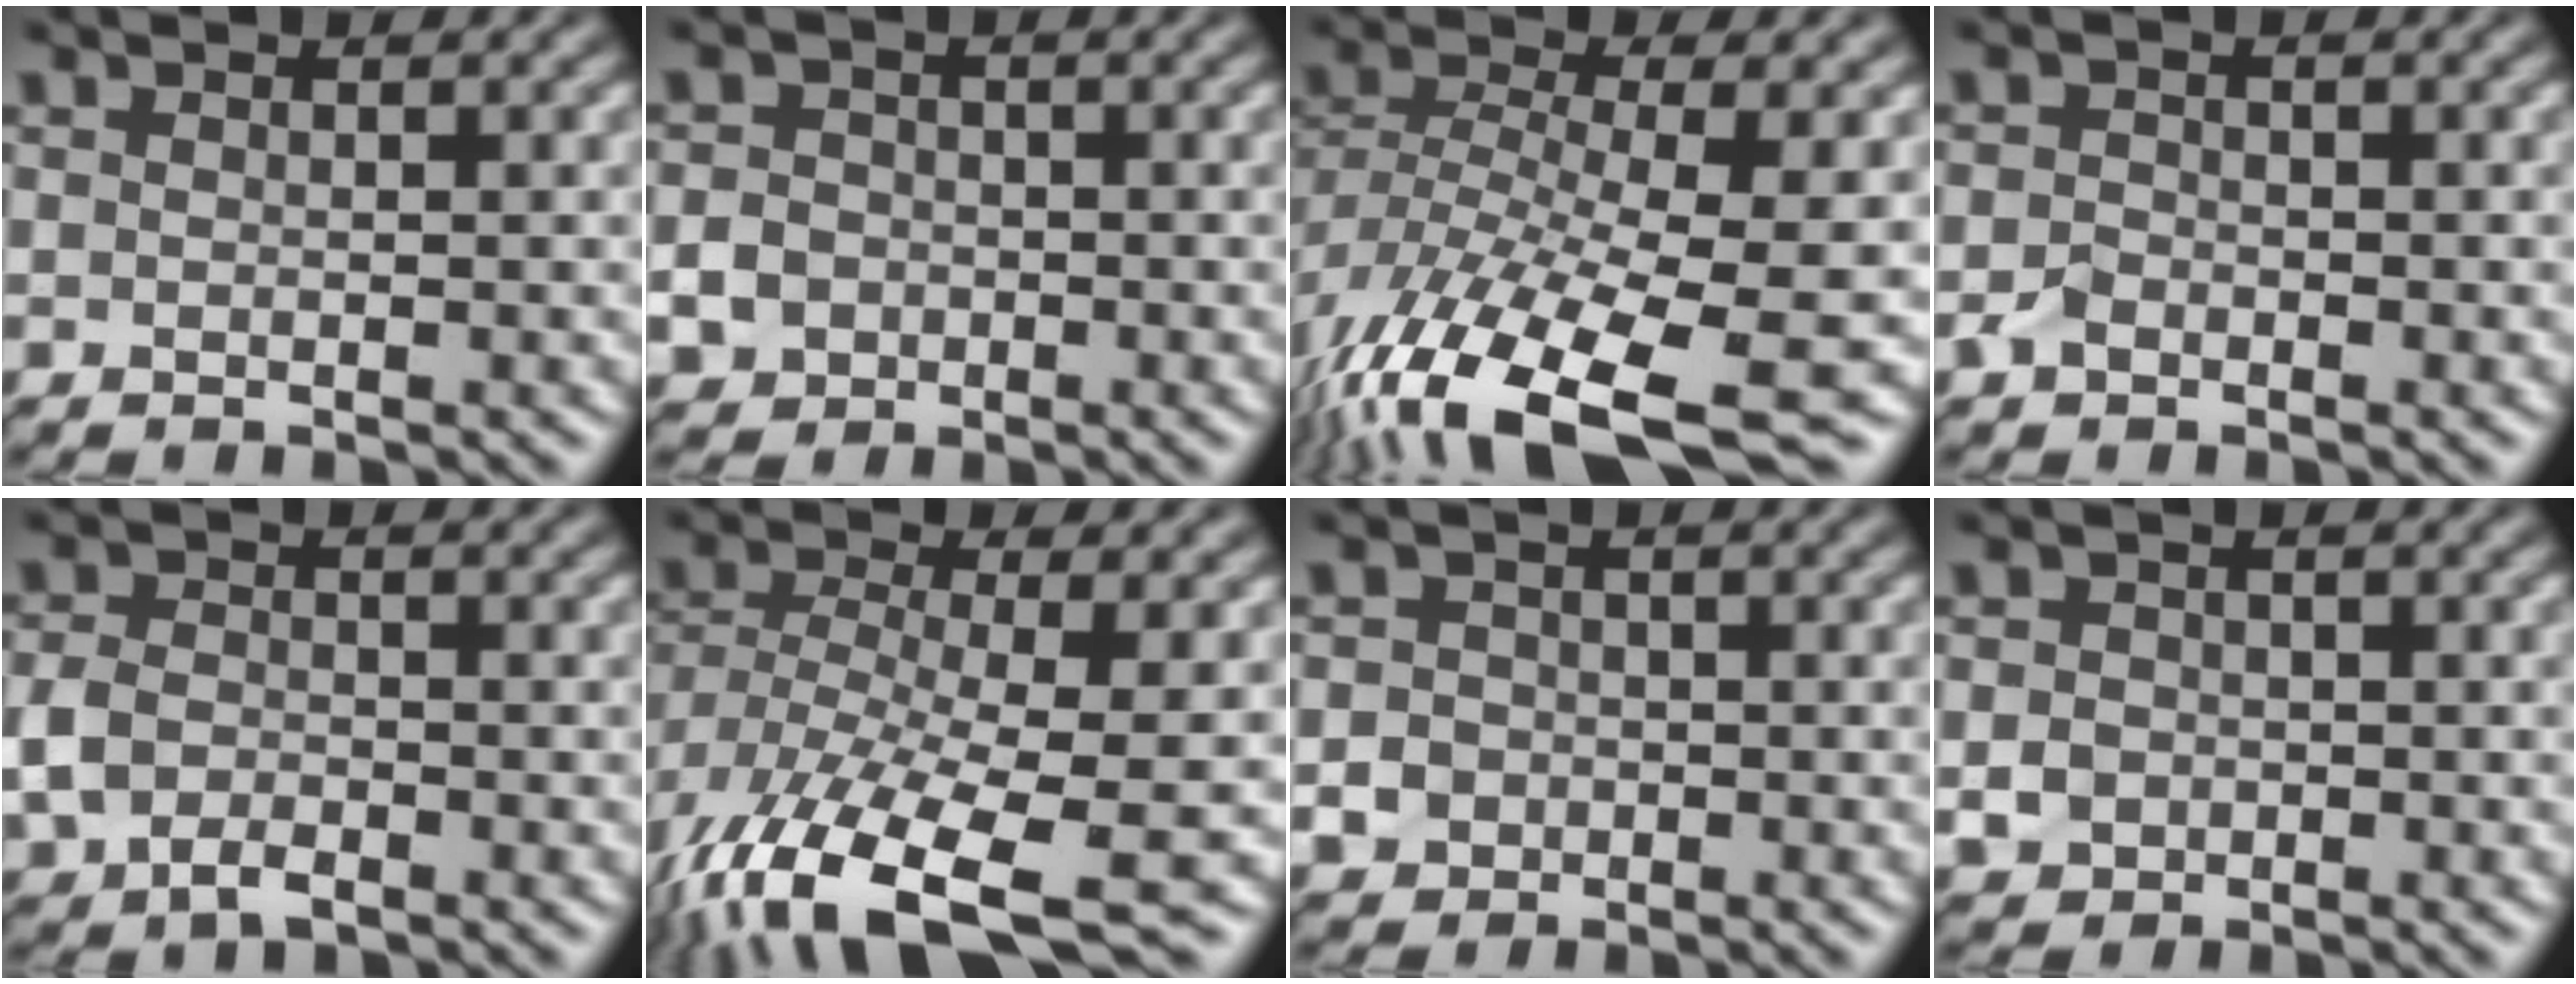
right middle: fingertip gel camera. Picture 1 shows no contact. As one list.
[{"total": 4.7, "force": [-2.1, 3.9, 1.4], "torque": [-0.013, -0.007, -0.051]}, {"total": 13.8, "force": [-7.3, 4.7, 10.7], "torque": [-0.232, -0.030, -0.113]}, {"total": 1.2, "force": [-0.7, 0.9, 0.5], "torque": [-0.005, 0.002, -0.016]}, {"total": 3.7, "force": [-1.3, 2.6, 2.2], "torque": [-0.051, -0.004, -0.030]}, {"total": 12.9, "force": [-6.7, 4.3, 10.1], "torque": [-0.216, -0.035, -0.107]}, {"total": 2.6, "force": [-1.0, 2.3, 0.6], "torque": [0.004, 0.001, -0.020]}, {"total": 1.9, "force": [-0.4, 1.7, 0.7], "torque": [-0.006, -0.003, -0.010]}]